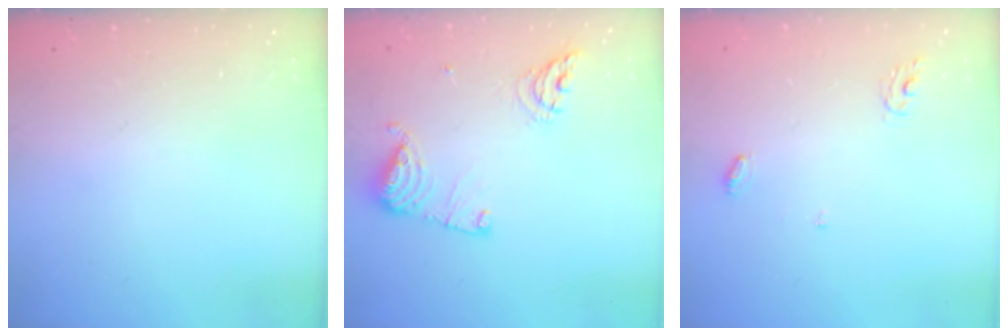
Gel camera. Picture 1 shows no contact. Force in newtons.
{"total": 11.8, "press": 11.7, "slide": 1.4}
{"total": 4.1, "press": 4.1, "slide": 0.2}